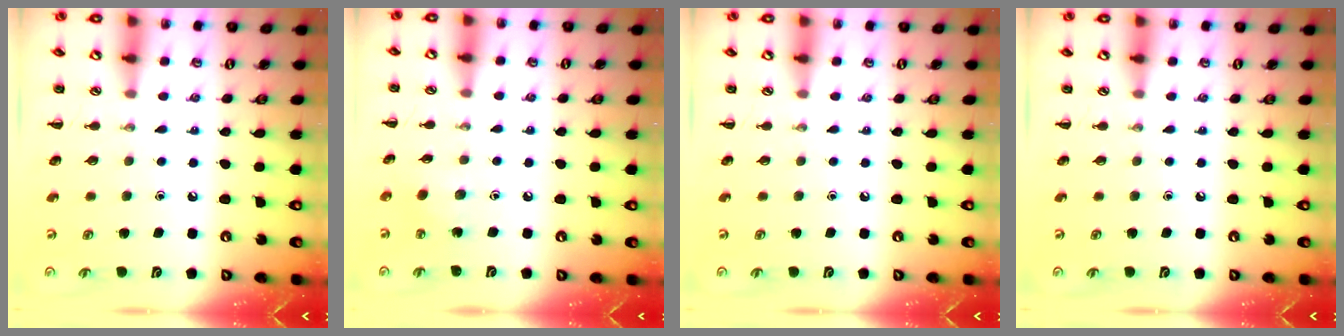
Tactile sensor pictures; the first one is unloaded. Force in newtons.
{"total": 3.9, "press": 3.7, "slide": 1.2}
{"total": 0.0}
{"total": 0.0}